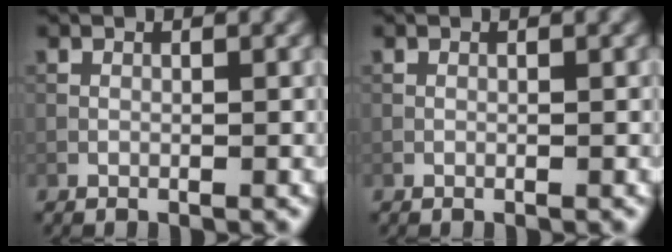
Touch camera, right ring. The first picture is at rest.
{"total": 0.0}